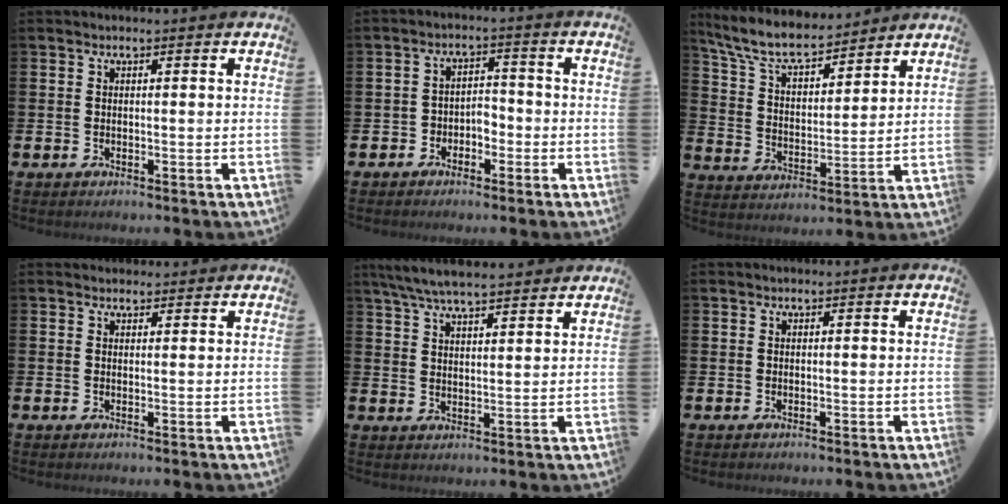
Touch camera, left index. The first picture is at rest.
{"total": 2.8, "force": [-2.0, 1.8, 0.7], "torque": [-0.026, 0.009, -0.044]}
{"total": 8.4, "force": [7.5, 2.1, 3.1], "torque": [-0.096, -0.042, 0.134]}
{"total": 1.4, "force": [1.3, 0.5, 0.0], "torque": [0.008, 0.001, 0.022]}
{"total": 6.5, "force": [6.2, 0.6, 2.0], "torque": [-0.054, -0.023, 0.113]}
{"total": 0.0}